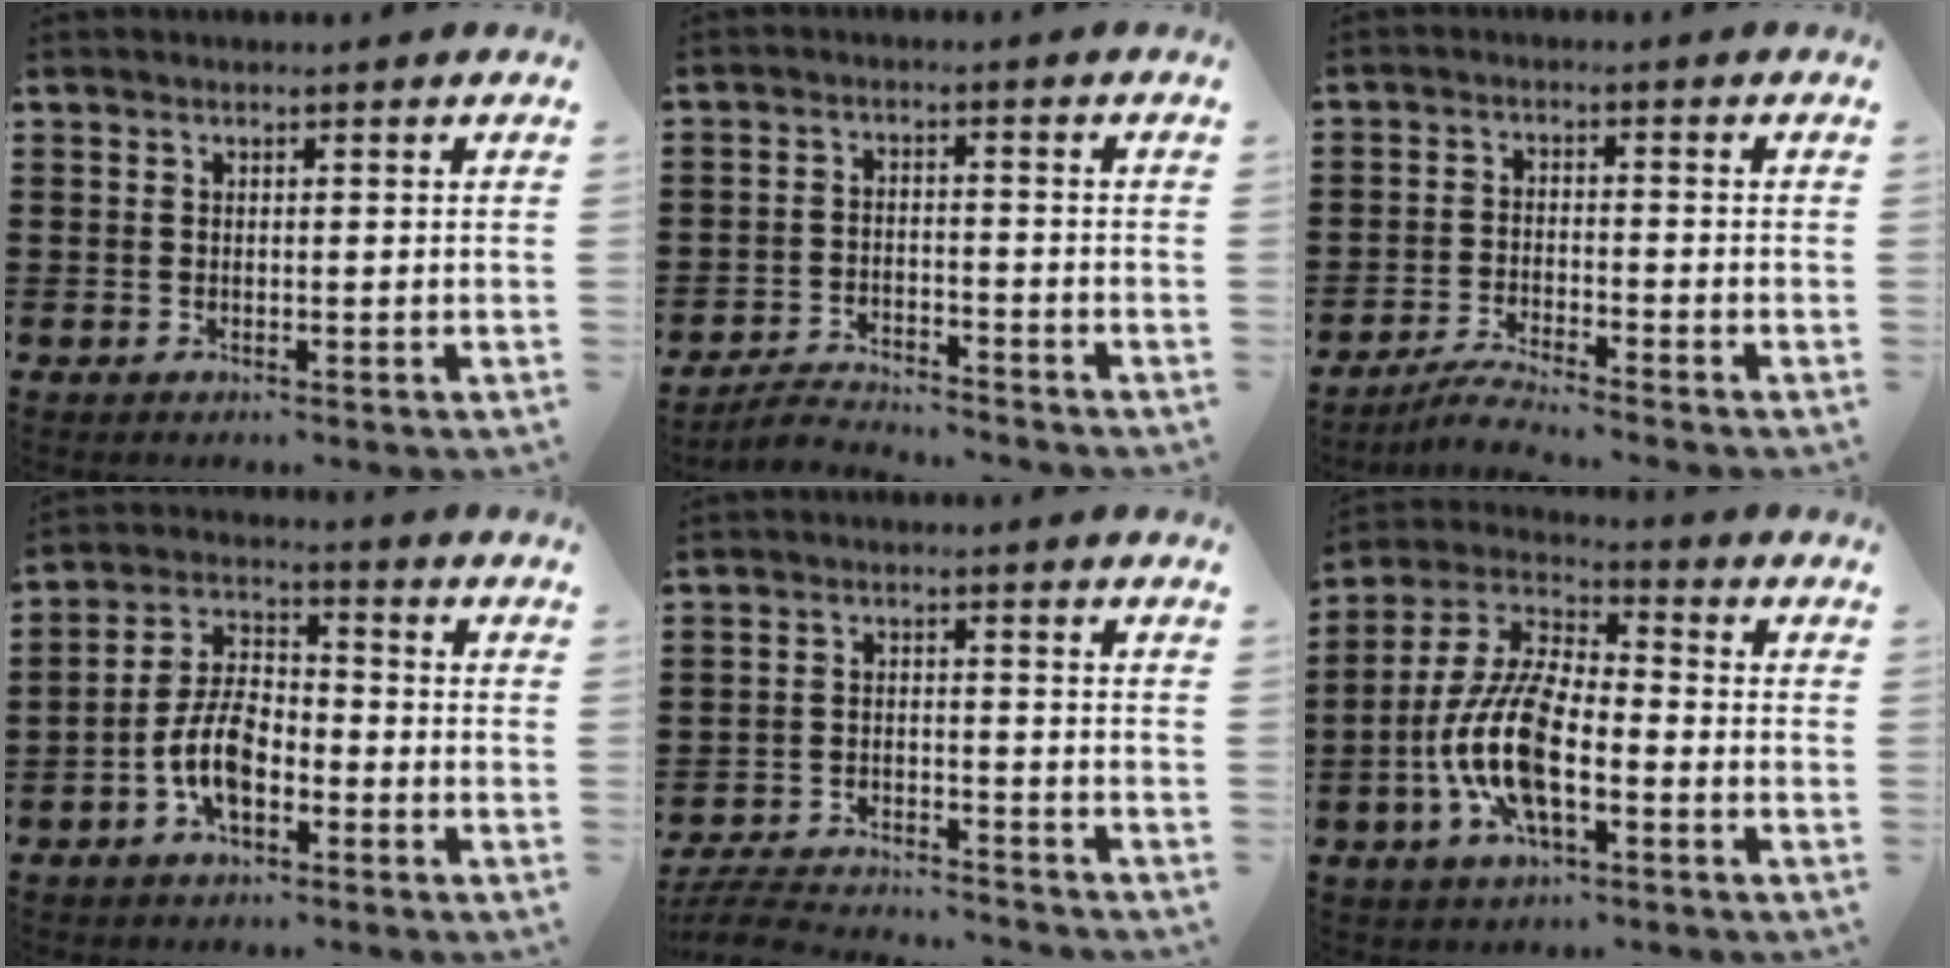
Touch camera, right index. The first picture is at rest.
{"total": 3.6, "force": [-3.5, 0.4, 0.3], "torque": [-0.019, 0.004, -0.077]}
{"total": 3.7, "force": [-3.6, -0.2, 1.0], "torque": [-0.025, -0.001, -0.073]}
{"total": 7.9, "force": [-3.2, 4.2, 5.9], "torque": [-0.140, 0.005, -0.067]}
{"total": 5.7, "force": [-5.6, 0.4, 1.0], "torque": [-0.034, 0.000, -0.116]}
{"total": 12.2, "force": [-3.8, 5.1, 10.4], "torque": [-0.250, -0.006, -0.079]}